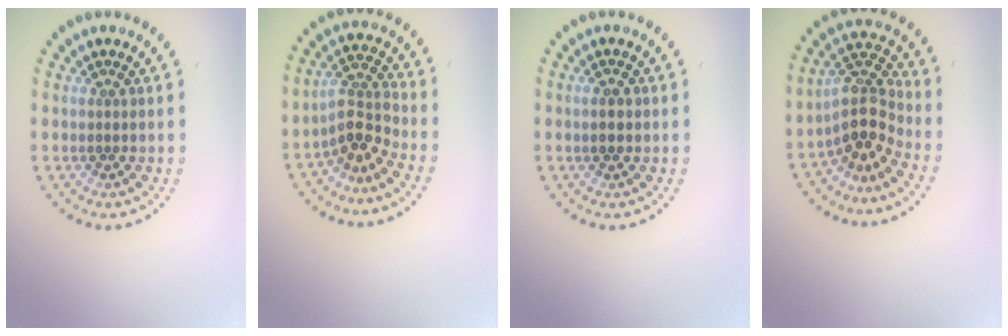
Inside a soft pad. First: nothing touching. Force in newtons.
{"total": 2.9, "press": 2.3, "slide": 1.9}
{"total": 1.9, "press": 1.9, "slide": 0.1}
{"total": 4.0, "press": 3.2, "slide": 2.3}